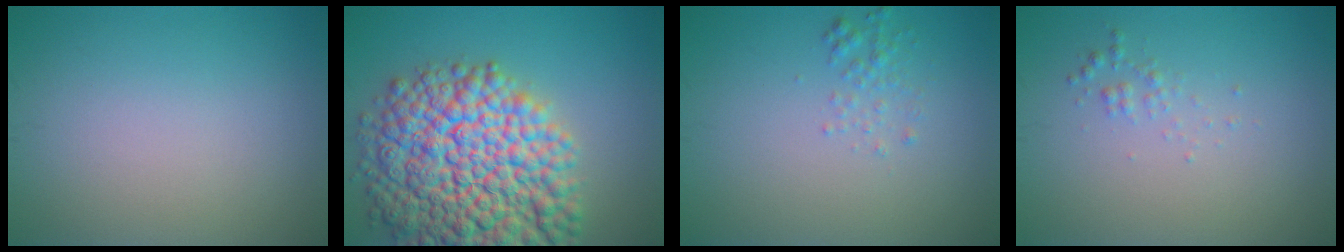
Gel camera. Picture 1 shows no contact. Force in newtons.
{"total": 15.2, "press": 15.2, "slide": 0.6}
{"total": 1.3, "press": 1.3, "slide": 0.1}
{"total": 0.9, "press": 0.9, "slide": 0.0}